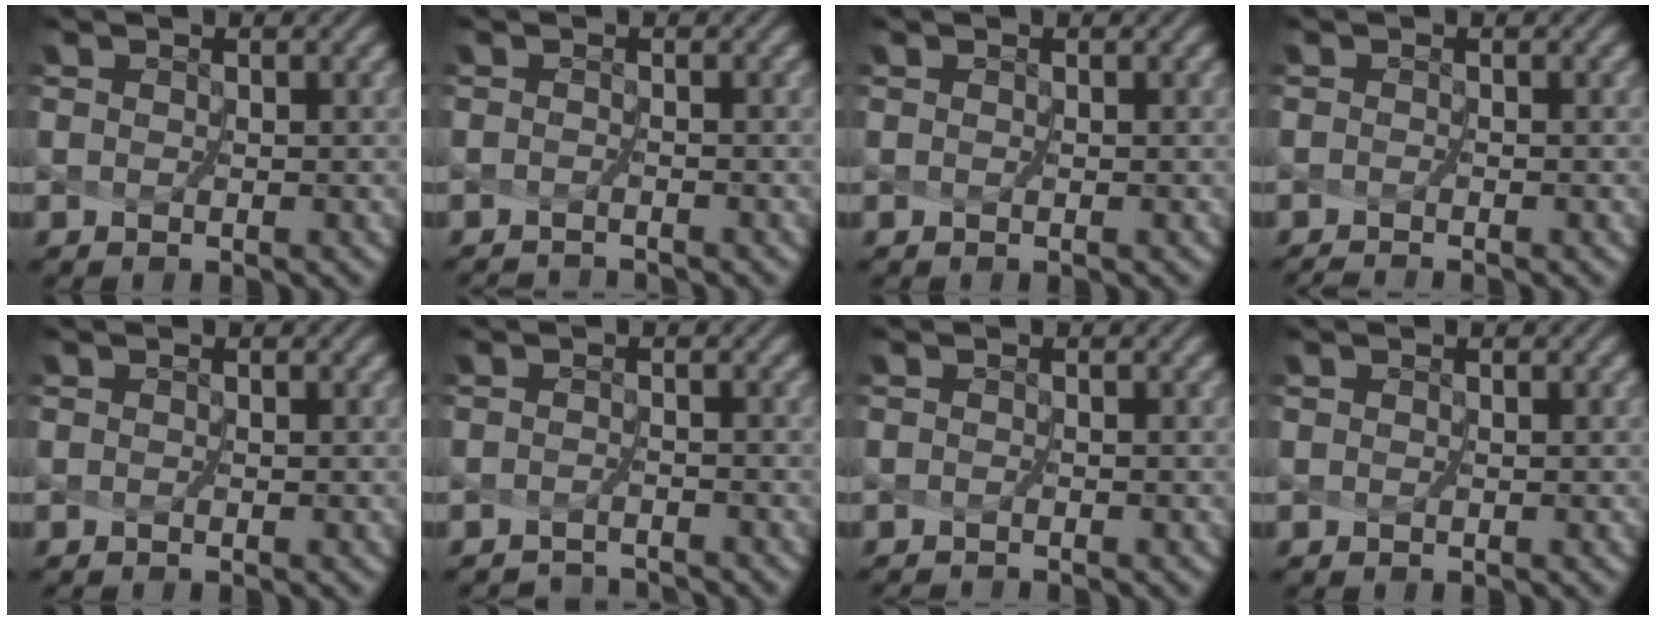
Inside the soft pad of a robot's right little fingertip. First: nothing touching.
{"total": 2.0, "force": [-1.9, -0.5, -0.3], "torque": [0.000, -0.015, -0.033]}
{"total": 0.0}
{"total": 1.2, "force": [-1.1, -0.5, -0.1], "torque": [-0.007, -0.009, -0.023]}
{"total": 0.0}
{"total": 2.3, "force": [-2.2, -0.3, -0.6], "torque": [0.011, -0.008, -0.039]}
{"total": 1.1, "force": [-0.8, -0.5, -0.4], "torque": [-0.004, -0.010, -0.015]}
{"total": 0.0}